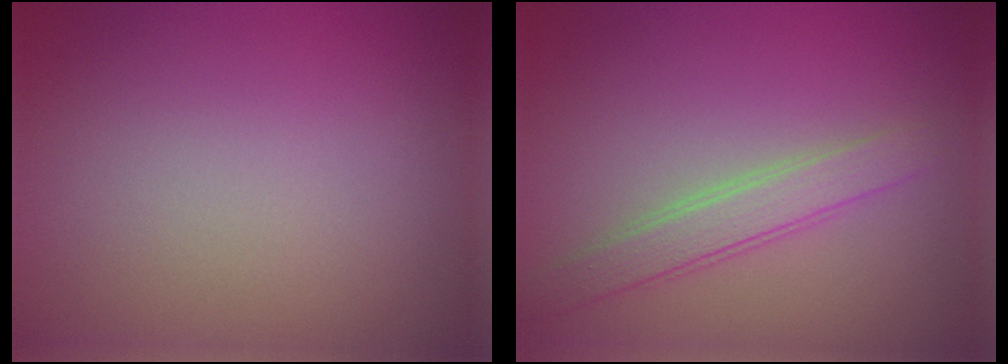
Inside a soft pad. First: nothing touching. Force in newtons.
{"total": 2.5, "press": 2.5, "slide": 0.1}